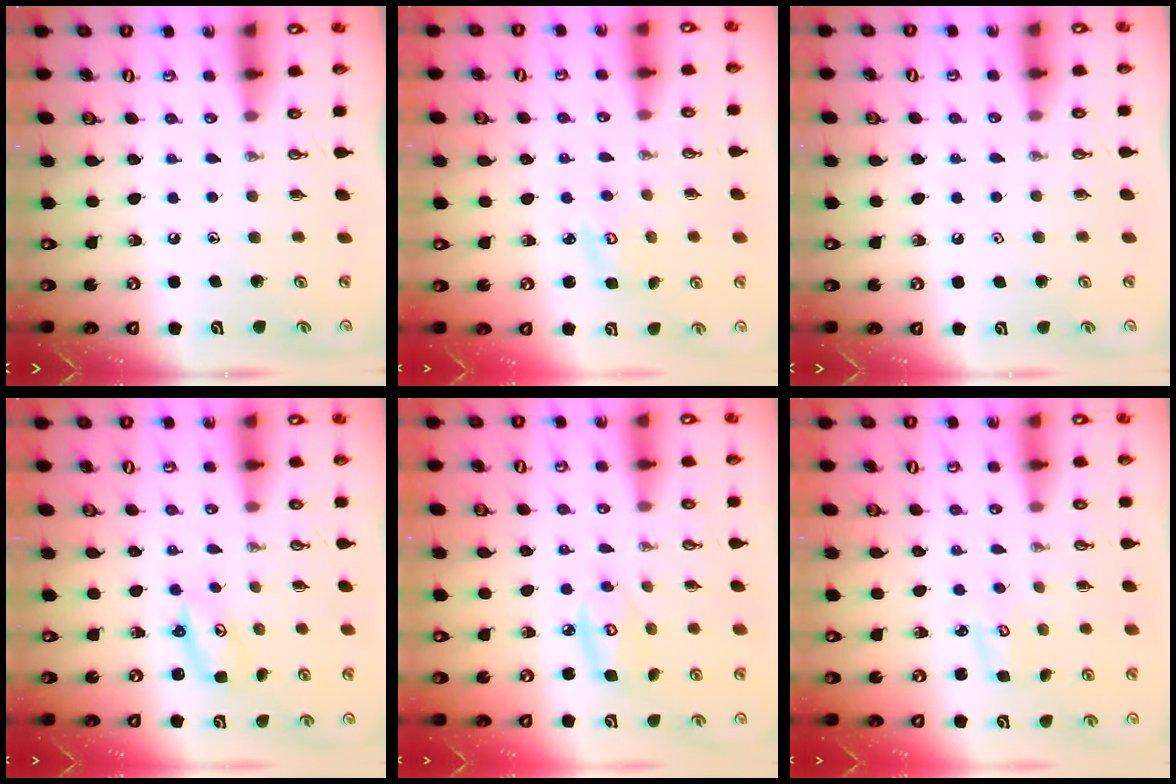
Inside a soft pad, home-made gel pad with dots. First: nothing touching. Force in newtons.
{"total": 3.1, "press": 3.0, "slide": 0.3}
{"total": 0.6, "press": 0.6, "slide": 0.0}
{"total": 2.6, "press": 2.6, "slide": 0.2}
{"total": 5.9, "press": 5.9, "slide": 0.2}
{"total": 3.1, "press": 3.0, "slide": 0.3}